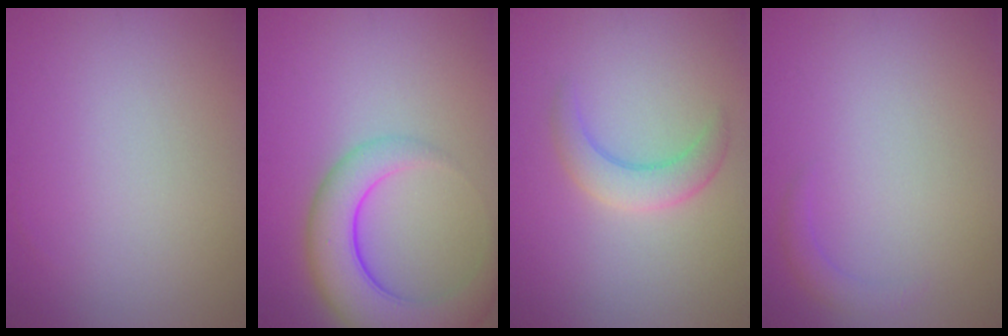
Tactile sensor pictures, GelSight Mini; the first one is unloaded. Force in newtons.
{"total": 6.8, "press": 6.8, "slide": 0.4}
{"total": 2.9, "press": 2.9, "slide": 0.1}
{"total": 1.2, "press": 1.2, "slide": 0.1}